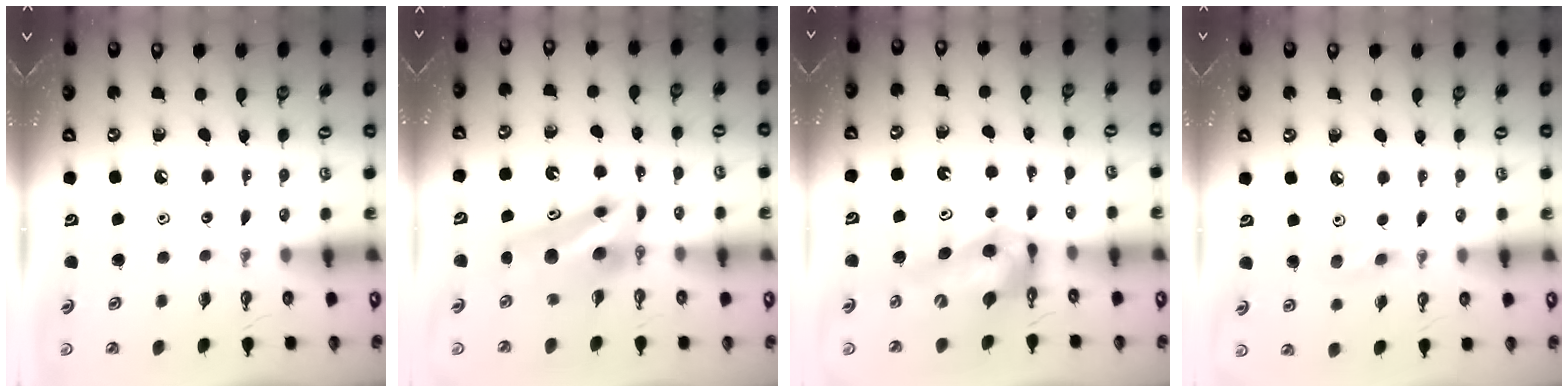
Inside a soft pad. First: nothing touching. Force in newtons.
{"total": 7.8, "press": 7.7, "slide": 0.6}
{"total": 11.1, "press": 11.0, "slide": 1.0}
{"total": 5.0, "press": 4.8, "slide": 1.4}